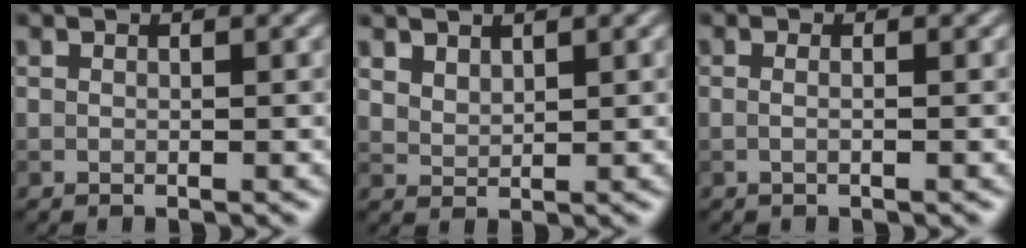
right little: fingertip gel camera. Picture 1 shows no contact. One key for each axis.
{"total": 1.6, "fx": 1.3, "fy": 0.7, "fz": 0.6, "tx": -0.015, "ty": 0.000, "tz": 0.032}
{"total": 1.2, "fx": 0.1, "fy": 0.5, "fz": 1.1, "tx": -0.008, "ty": -0.016, "tz": -0.011}